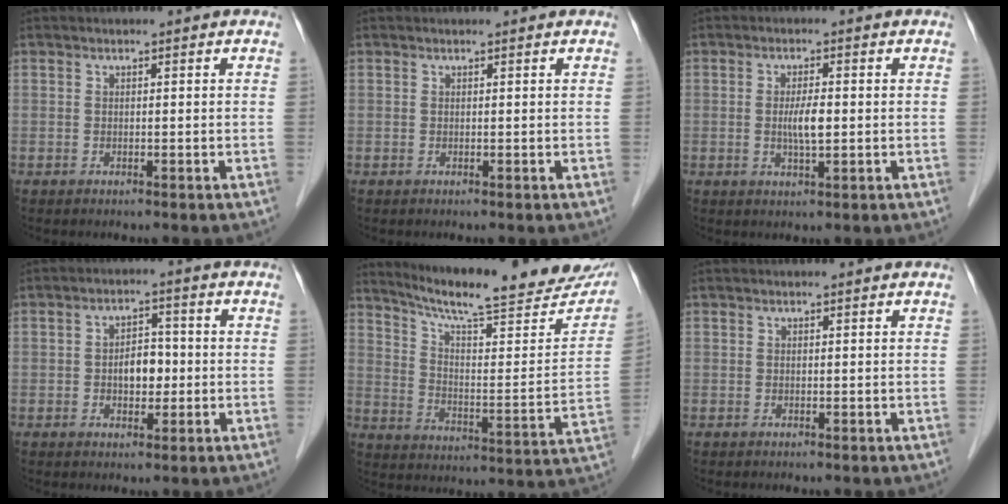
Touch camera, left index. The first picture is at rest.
{"total": 0.7, "force": [0.7, 0.0, 0.1], "torque": [-0.007, 0.003, 0.008]}
{"total": 3.5, "force": [-0.1, 0.6, 3.4], "torque": [-0.066, -0.003, -0.002]}
{"total": 4.4, "force": [-0.6, 2.6, 3.4], "torque": [-0.058, 0.012, -0.008]}
{"total": 25.8, "force": [22.5, 3.2, 12.2], "torque": [-0.187, -0.052, 0.300]}
{"total": 0.0}